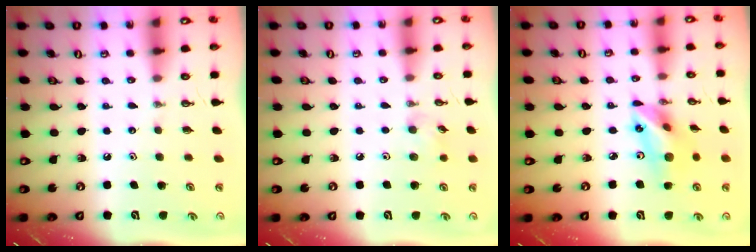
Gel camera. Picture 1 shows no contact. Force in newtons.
{"total": 5.2, "press": 5.0, "slide": 1.4}
{"total": 14.8, "press": 14.5, "slide": 3.1}